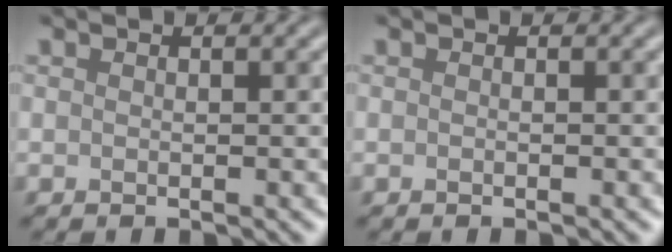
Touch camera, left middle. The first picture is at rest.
{"total": 0.0}